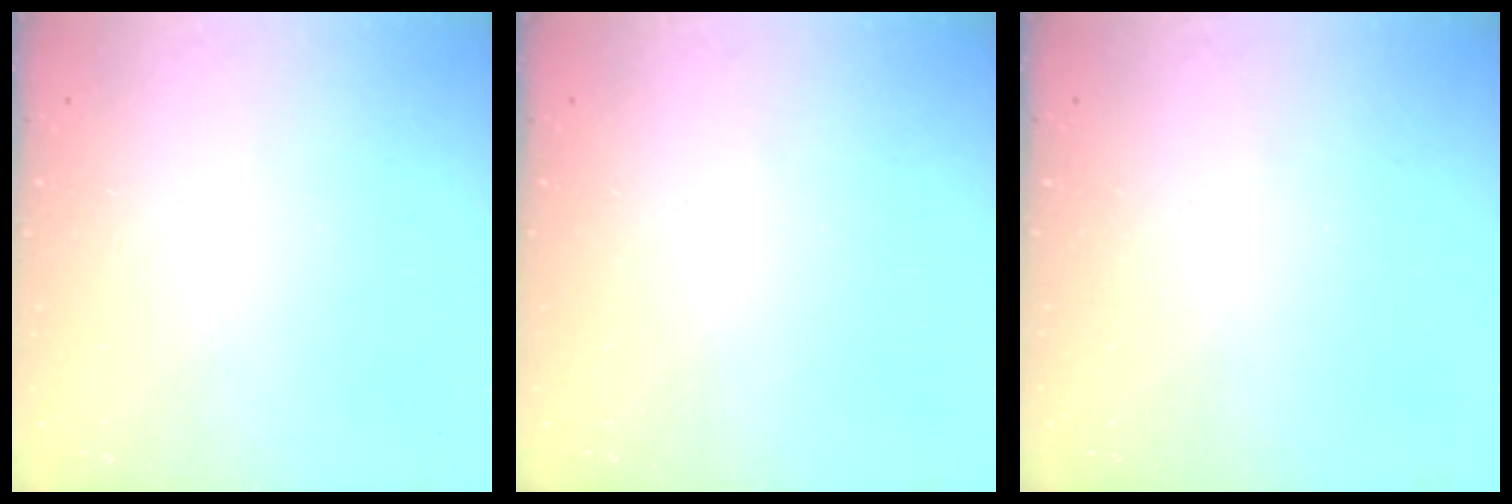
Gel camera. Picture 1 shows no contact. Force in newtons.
{"total": 0.0}
{"total": 0.0}